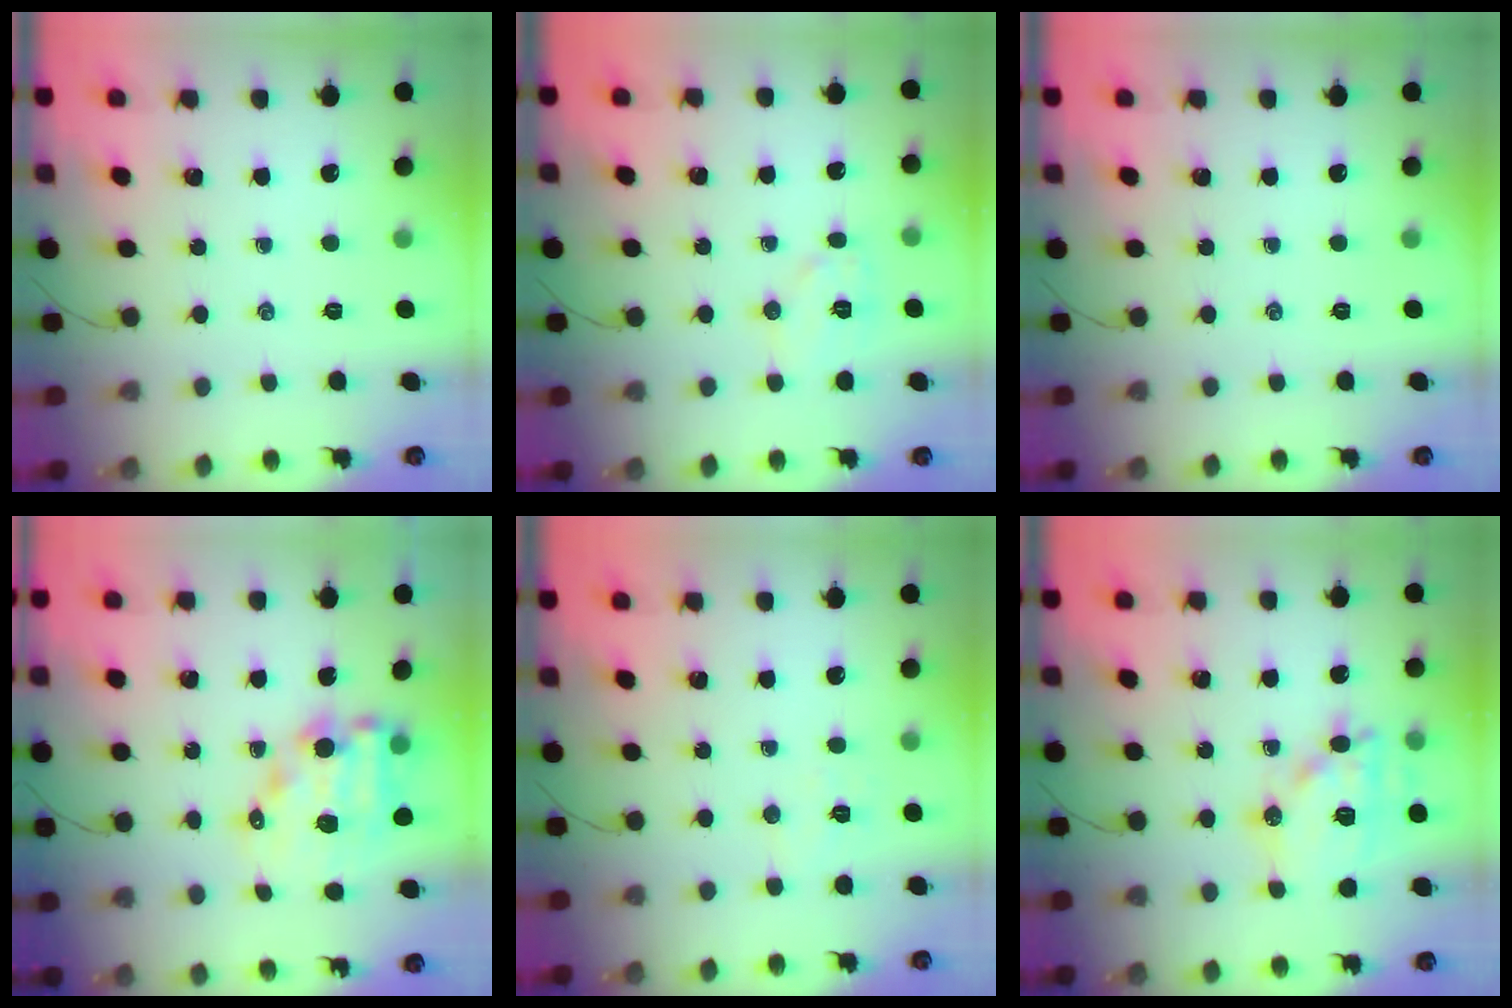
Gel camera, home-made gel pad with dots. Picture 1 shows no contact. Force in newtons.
{"total": 6.7, "press": 6.6, "slide": 0.9}
{"total": 0.0}
{"total": 11.3, "press": 10.9, "slide": 2.8}
{"total": 4.3, "press": 4.2, "slide": 0.8}
{"total": 15.6, "press": 15.5, "slide": 2.1}